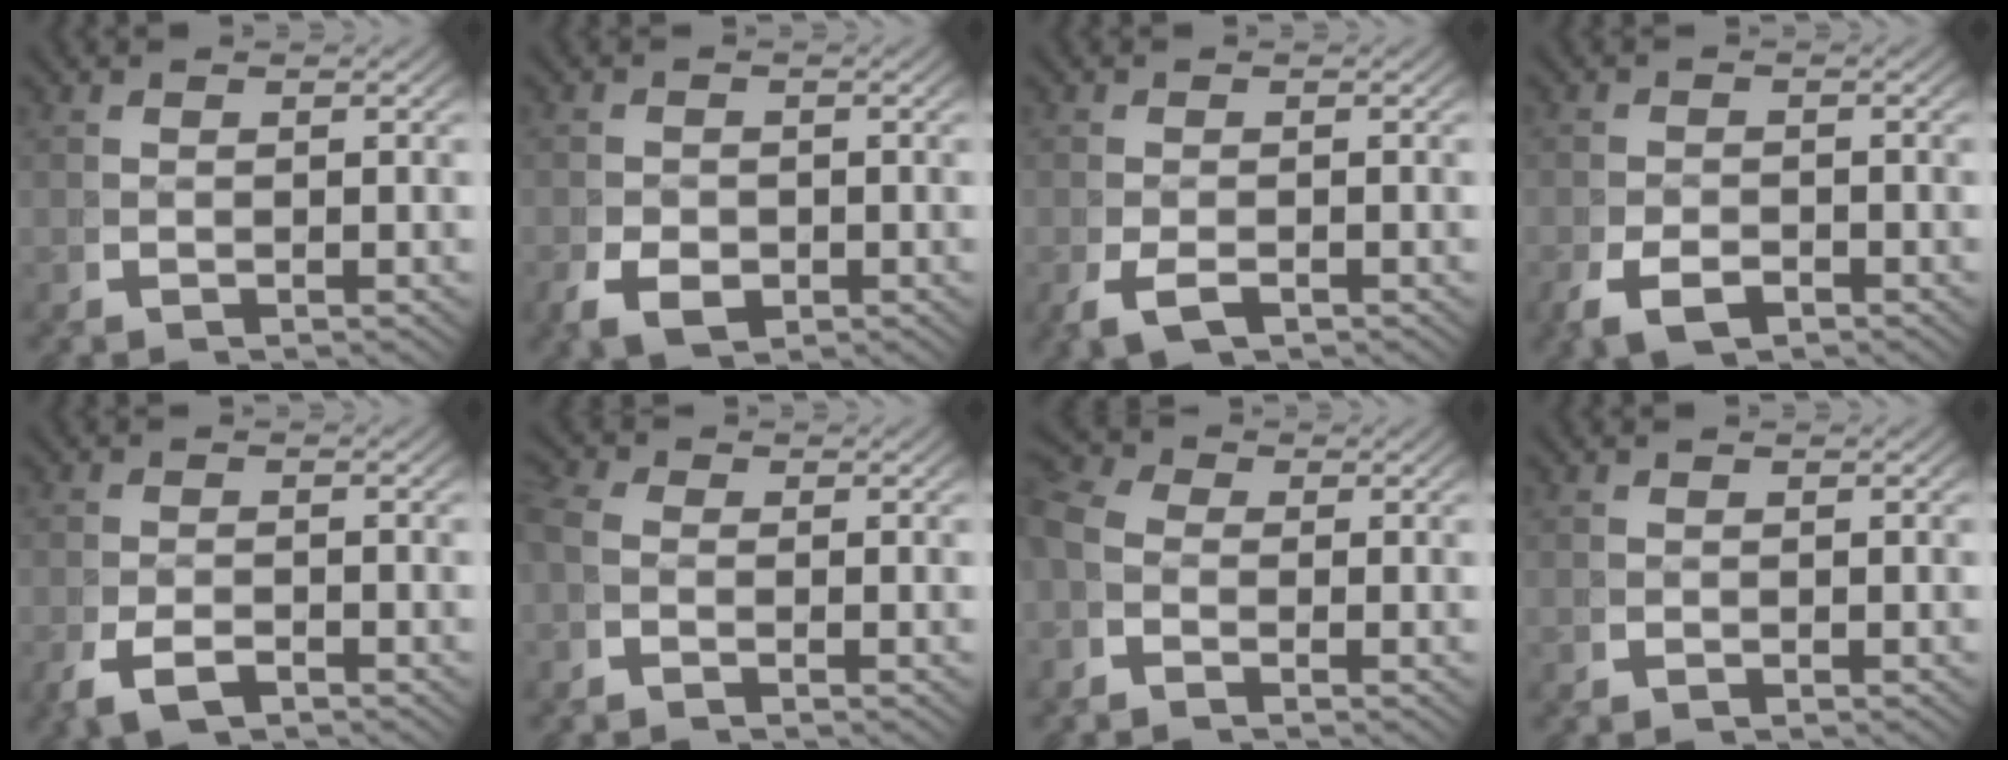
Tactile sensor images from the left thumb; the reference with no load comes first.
{"total": 3.0, "force": [-1.2, 2.1, 1.7], "torque": [-0.034, -0.016, -0.015]}
{"total": 2.3, "force": [-1.3, 1.2, 1.4], "torque": [-0.039, -0.013, -0.014]}
{"total": 2.7, "force": [-1.7, 1.5, 1.5], "torque": [-0.036, -0.011, -0.025]}
{"total": 2.5, "force": [-1.7, 1.2, 1.4], "torque": [-0.035, -0.010, -0.025]}
{"total": 2.2, "force": [-0.5, 1.8, 1.1], "torque": [-0.027, -0.001, -0.018]}
{"total": 3.8, "force": [-0.1, 3.2, 2.0], "torque": [-0.040, 0.000, -0.019]}
{"total": 0.0}